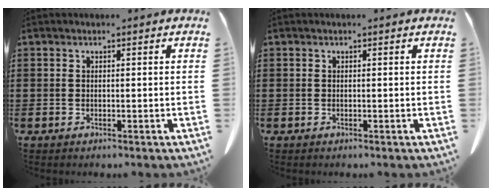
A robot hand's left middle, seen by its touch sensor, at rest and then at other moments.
{"total": 0.0}